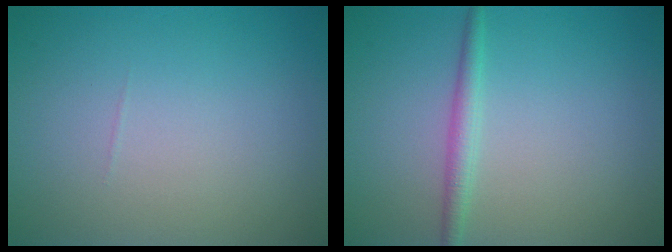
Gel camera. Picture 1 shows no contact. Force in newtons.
{"total": 1.7, "press": 1.7, "slide": 0.1}